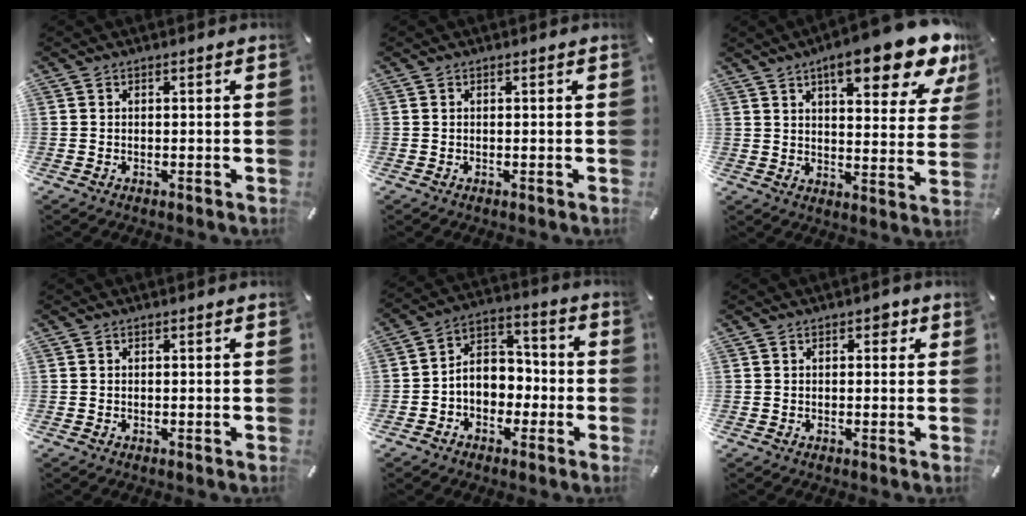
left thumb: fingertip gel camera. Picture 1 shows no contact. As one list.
[{"total": 0.0}, {"total": 17.1, "force": [11.1, 5.3, 11.9], "torque": [-0.173, -0.058, 0.178]}, {"total": 0.0}, {"total": 7.5, "force": [-2.0, 6.6, 3.0], "torque": [-0.041, 0.014, -0.035]}, {"total": 2.1, "force": [0.6, 1.4, 1.4], "torque": [-0.015, 0.002, 0.005]}]